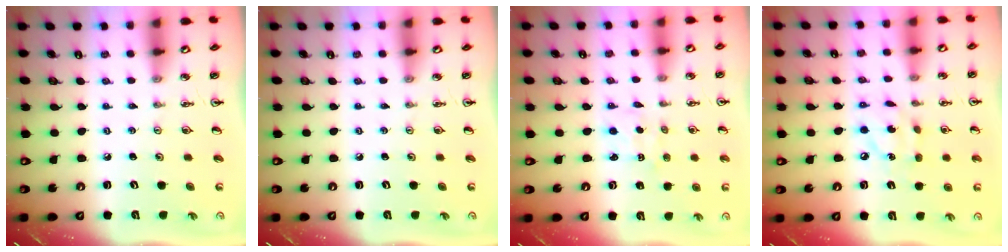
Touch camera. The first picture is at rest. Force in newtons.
{"total": 0.0}
{"total": 2.1, "press": 2.1, "slide": 0.3}
{"total": 8.9, "press": 8.9, "slide": 0.5}